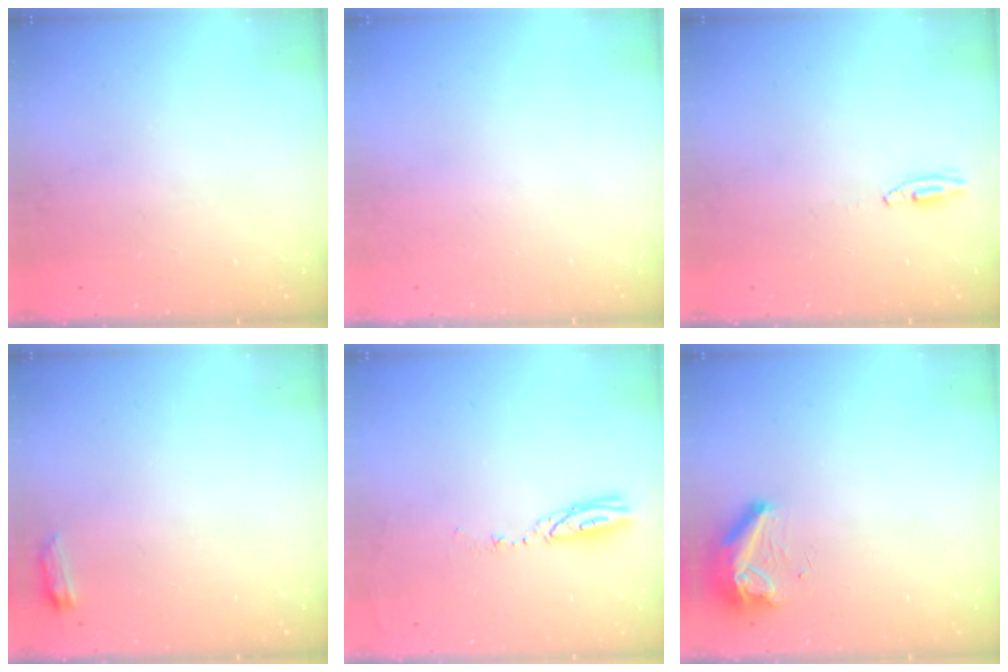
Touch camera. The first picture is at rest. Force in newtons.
{"total": 0.0}
{"total": 2.7, "press": 2.5, "slide": 1.0}
{"total": 3.3, "press": 3.2, "slide": 0.5}
{"total": 3.8, "press": 3.8, "slide": 0.3}
{"total": 8.3, "press": 8.3, "slide": 0.9}